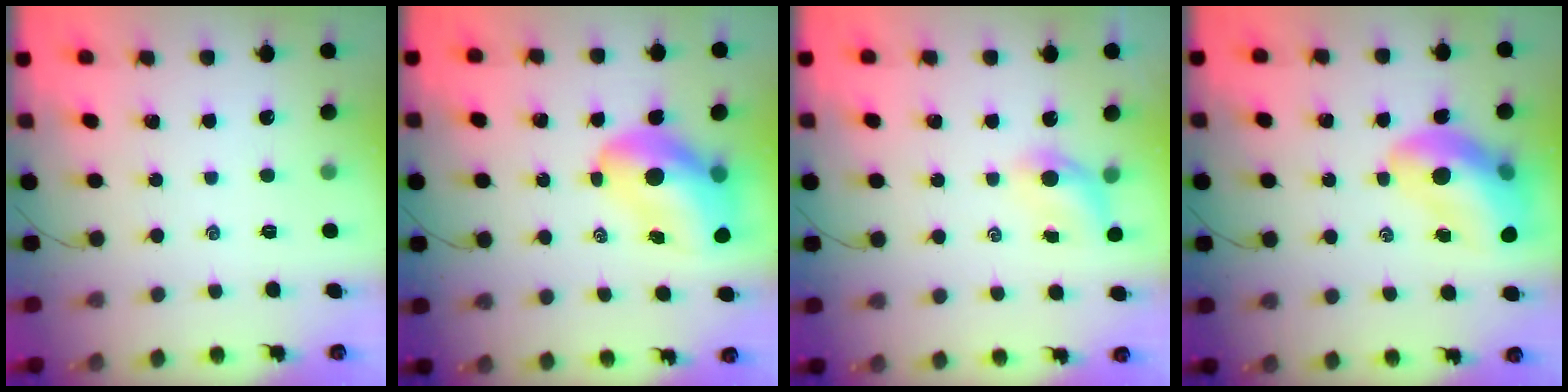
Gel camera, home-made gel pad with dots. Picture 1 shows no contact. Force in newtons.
{"total": 13.2, "press": 12.7, "slide": 3.7}
{"total": 5.7, "press": 5.7, "slide": 0.7}
{"total": 14.6, "press": 14.0, "slide": 4.1}